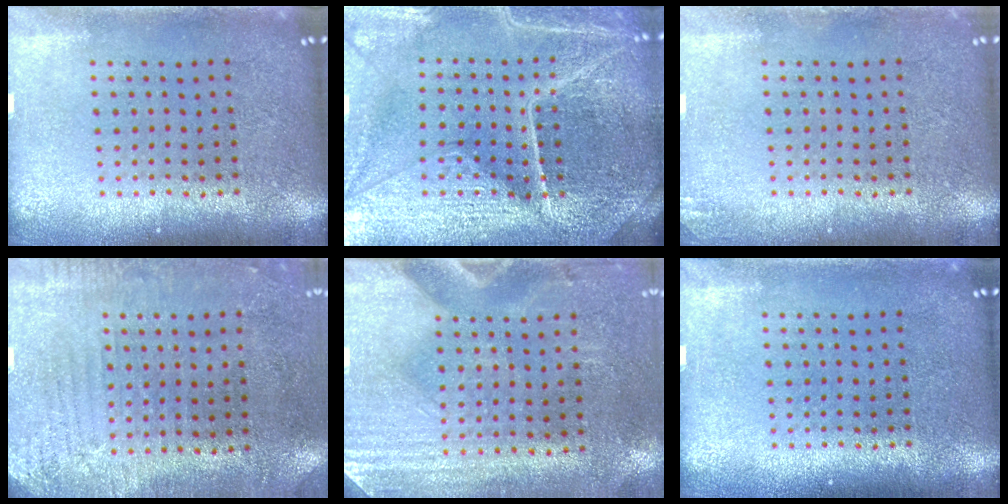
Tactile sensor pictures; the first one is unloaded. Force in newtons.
{"total": 5.5, "press": 5.0, "slide": 2.1}
{"total": 1.0, "press": 1.0, "slide": 0.1}
{"total": 2.9, "press": 2.4, "slide": 1.6}
{"total": 2.9, "press": 2.5, "slide": 1.5}
{"total": 0.0}